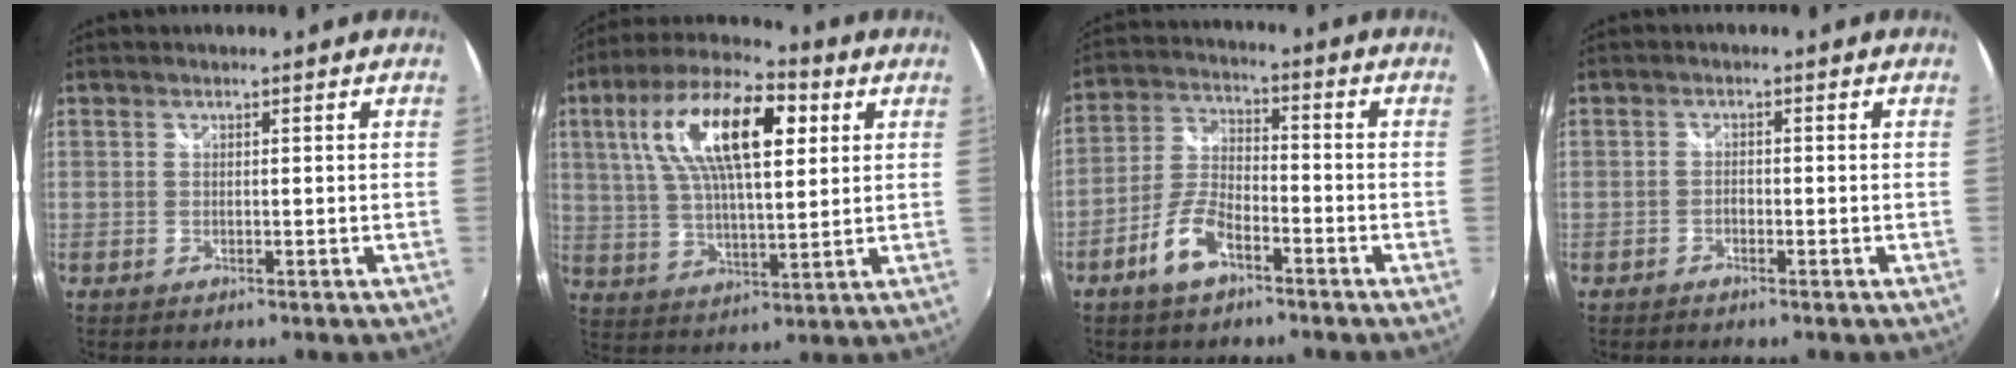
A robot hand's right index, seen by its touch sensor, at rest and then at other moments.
{"total": 18.1, "force": [6.3, 6.9, 15.5], "torque": [-0.283, 0.028, 0.106]}
{"total": 8.3, "force": [-5.0, 3.5, 5.7], "torque": [-0.127, 0.007, -0.093]}
{"total": 1.3, "force": [-1.1, 0.5, 0.5], "torque": [-0.012, 0.000, -0.021]}